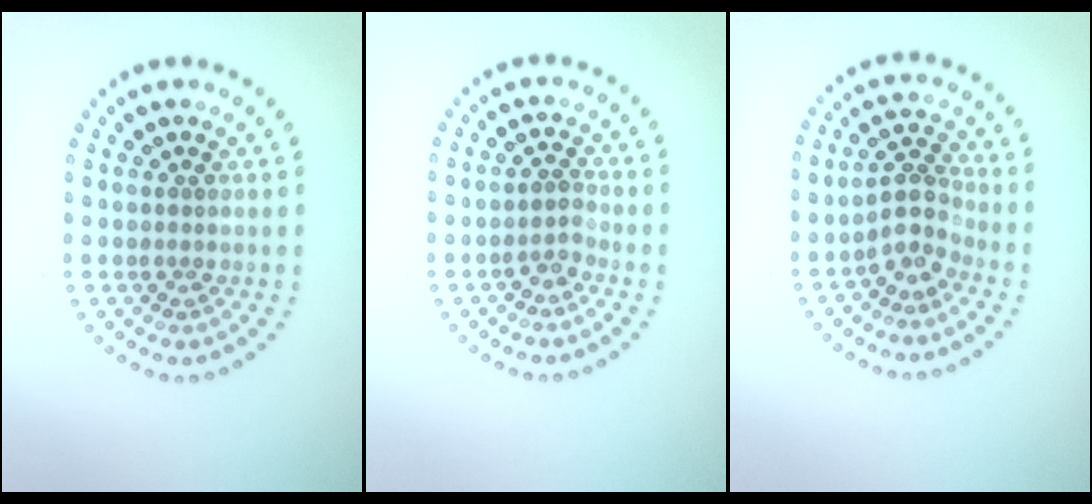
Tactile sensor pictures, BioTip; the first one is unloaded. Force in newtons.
{"total": 1.5, "press": 1.1, "slide": 1.0}
{"total": 2.9, "press": 2.2, "slide": 1.9}